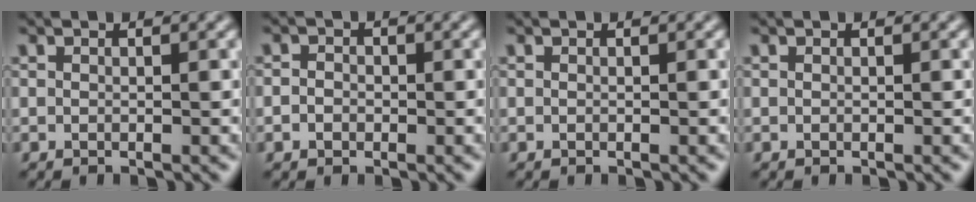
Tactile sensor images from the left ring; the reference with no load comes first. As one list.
[{"total": 1.4, "force": [-0.3, 1.2, 0.6], "torque": [0.000, 0.001, -0.014]}, {"total": 0.0}, {"total": 0.0}]